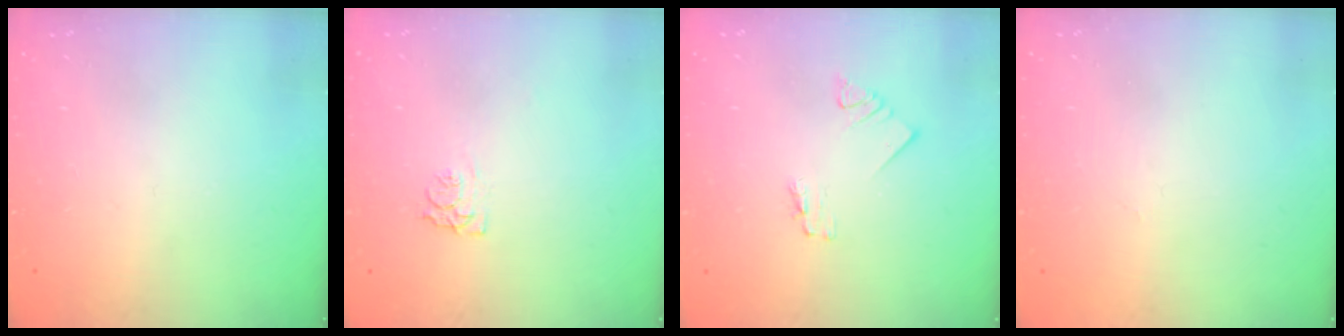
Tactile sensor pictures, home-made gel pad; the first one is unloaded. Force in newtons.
{"total": 5.0, "press": 4.9, "slide": 0.5}
{"total": 1.2, "press": 1.2, "slide": 0.0}
{"total": 0.0}